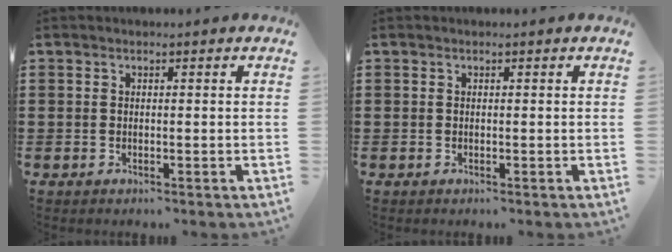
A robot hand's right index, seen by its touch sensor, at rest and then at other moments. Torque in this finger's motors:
{"motor_torque": [-0.05, 0.03, 0.00, 0.00]}